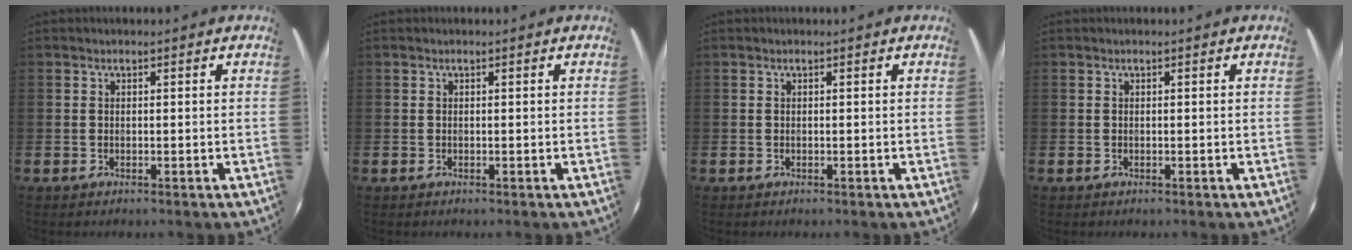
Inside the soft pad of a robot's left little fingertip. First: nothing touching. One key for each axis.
{"total": 0.0}
{"total": 0.0}
{"total": 0.0}